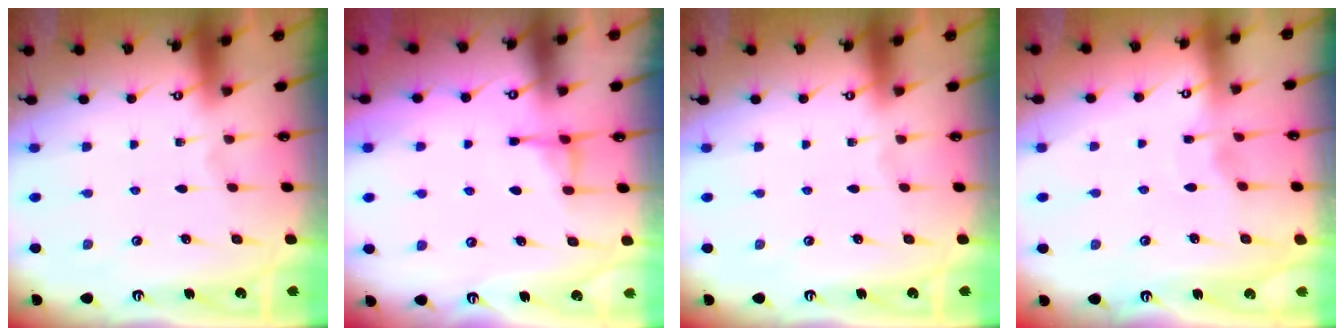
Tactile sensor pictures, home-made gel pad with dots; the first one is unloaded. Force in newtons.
{"total": 4.6, "press": 4.6, "slide": 0.5}
{"total": 0.0}
{"total": 3.2, "press": 3.1, "slide": 0.5}